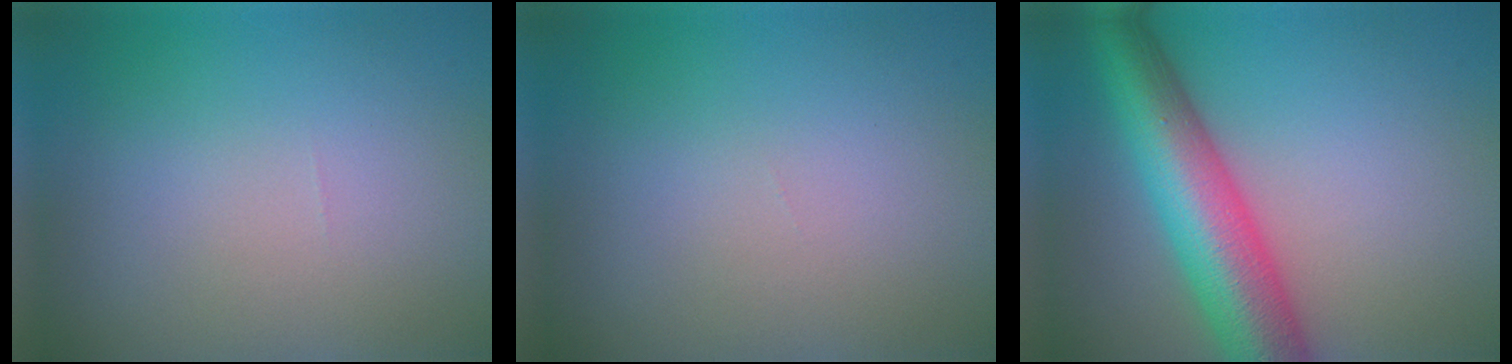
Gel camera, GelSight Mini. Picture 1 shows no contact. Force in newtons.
{"total": 0.0}
{"total": 9.3, "press": 9.3, "slide": 0.3}